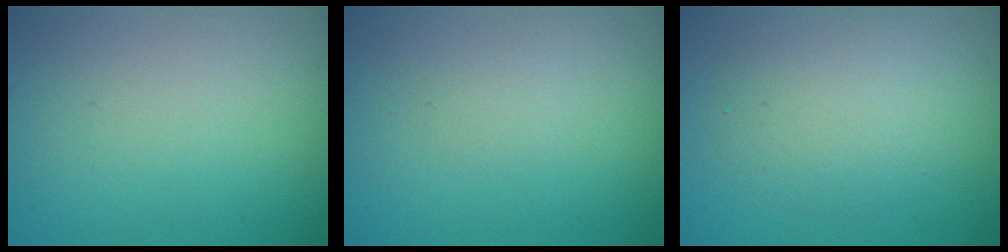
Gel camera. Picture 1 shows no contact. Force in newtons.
{"total": 0.0}
{"total": 3.8, "press": 3.8, "slide": 0.2}